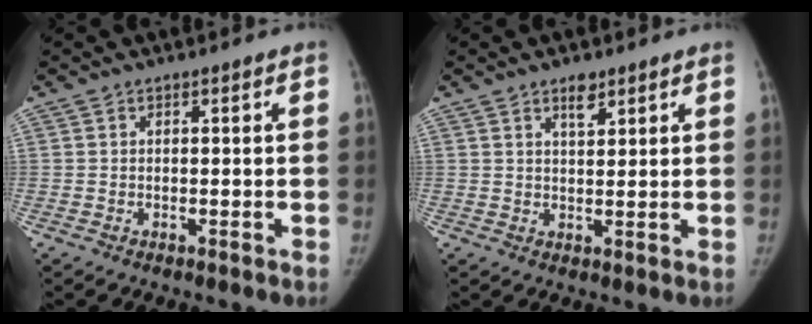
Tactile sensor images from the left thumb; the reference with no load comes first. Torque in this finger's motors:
{"motor_torque": [0.11, -0.13, 0.29, -0.33, 0.09]}